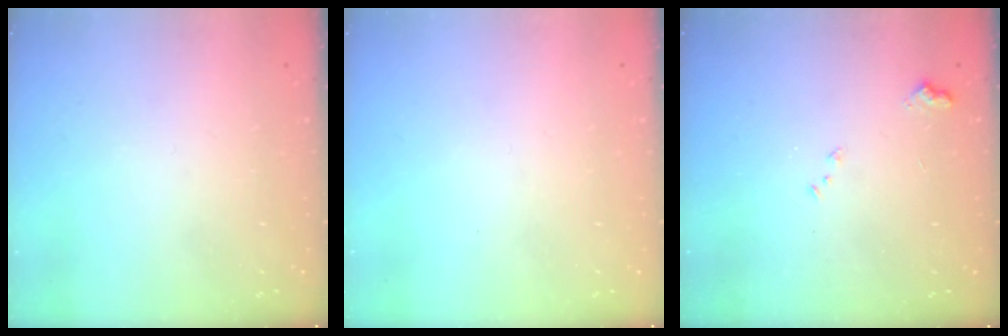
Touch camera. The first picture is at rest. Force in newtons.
{"total": 0.0}
{"total": 7.7, "press": 7.7, "slide": 0.8}